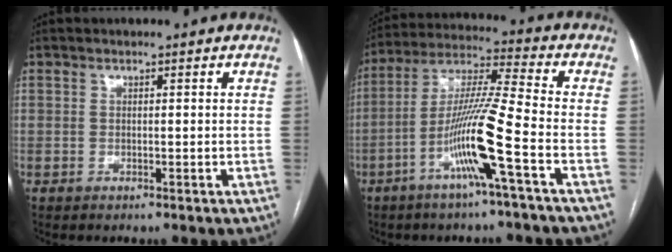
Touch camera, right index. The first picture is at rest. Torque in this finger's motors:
{"motor_torque": [1.81, -0.33, 0.72, 0.13]}